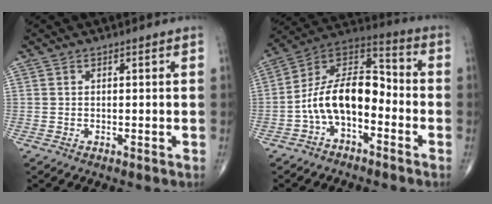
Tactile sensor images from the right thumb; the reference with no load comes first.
{"total": 13.5, "force": [-3.8, 7.6, 10.5], "torque": [-0.173, 0.070, -0.080]}